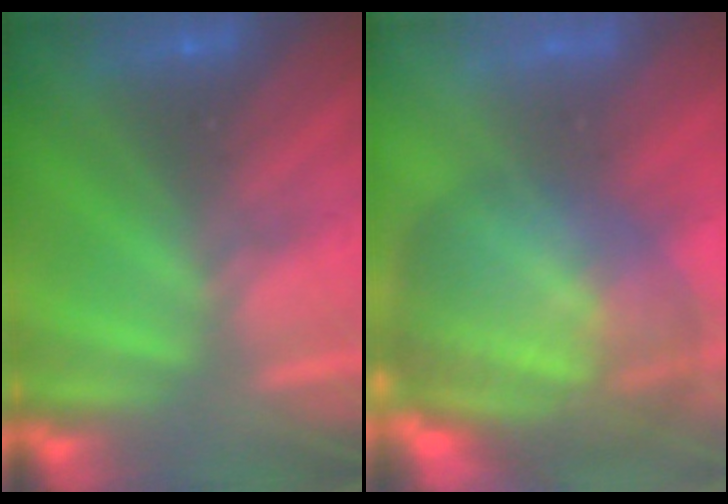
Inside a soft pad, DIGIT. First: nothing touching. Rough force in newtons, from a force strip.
{"total": 10.8}